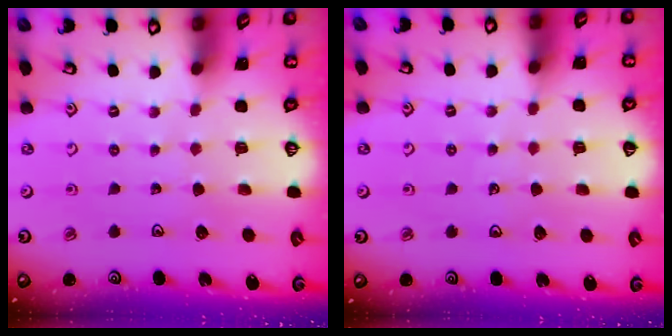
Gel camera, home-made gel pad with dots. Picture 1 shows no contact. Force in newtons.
{"total": 3.5, "press": 3.4, "slide": 0.8}